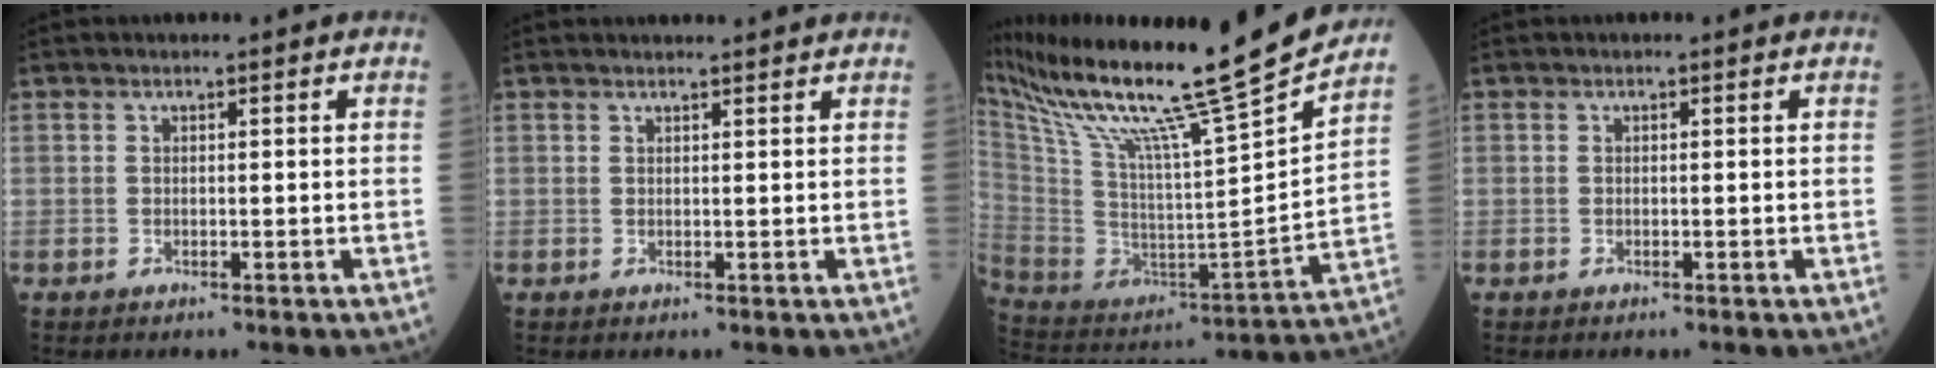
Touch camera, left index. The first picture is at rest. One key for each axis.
{"total": 3.8, "fx": 3.6, "fy": 0.0, "fz": 1.1, "tx": -0.015, "ty": 0.014, "tz": 0.041}
{"total": 27.2, "fx": 22.7, "fy": -1.0, "fz": 14.9, "tx": -0.281, "ty": -0.071, "tz": 0.363}
{"total": 0.0}